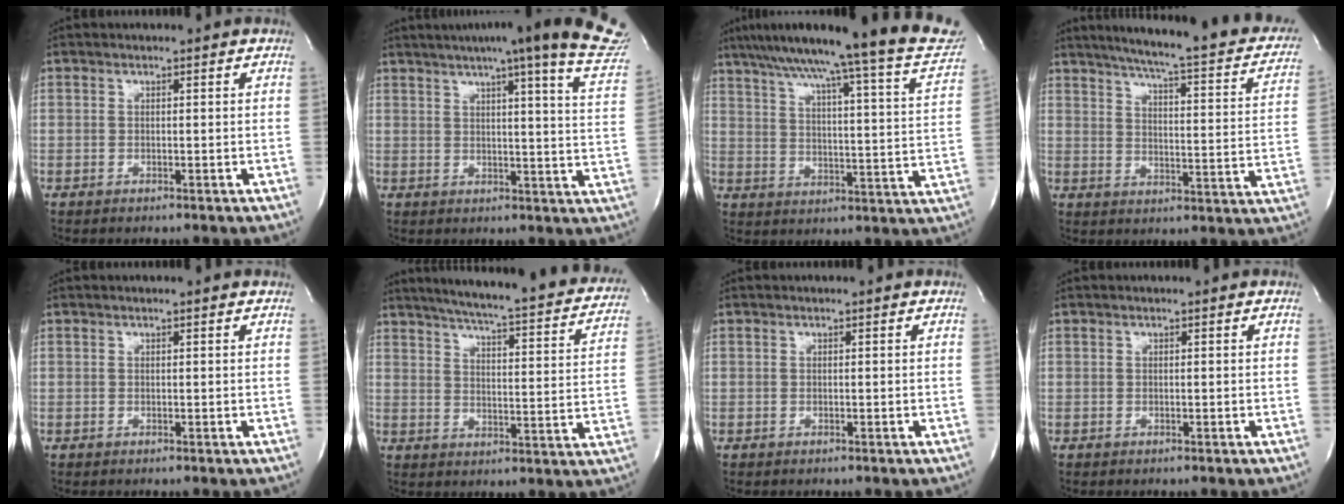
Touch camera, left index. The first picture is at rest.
{"total": 24.8, "force": [20.1, 0.4, 14.4], "torque": [-0.179, -0.042, 0.233]}
{"total": 27.7, "force": [22.9, 0.9, 15.5], "torque": [-0.236, -0.028, 0.295]}
{"total": 25.1, "force": [20.4, 3.5, 14.2], "torque": [-0.200, -0.024, 0.240]}
{"total": 0.7, "force": [0.6, 0.0, 0.3], "torque": [-0.012, 0.004, 0.008]}
{"total": 28.5, "force": [25.1, 3.4, 13.2], "torque": [-0.199, -0.056, 0.300]}
{"total": 0.0}
{"total": 0.0}